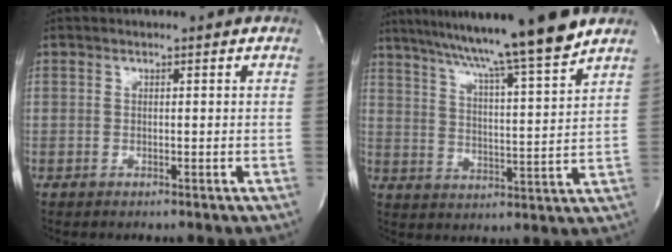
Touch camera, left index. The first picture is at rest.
{"total": 16.6, "force": [13.7, -1.3, 9.2], "torque": [-0.153, -0.004, 0.203]}